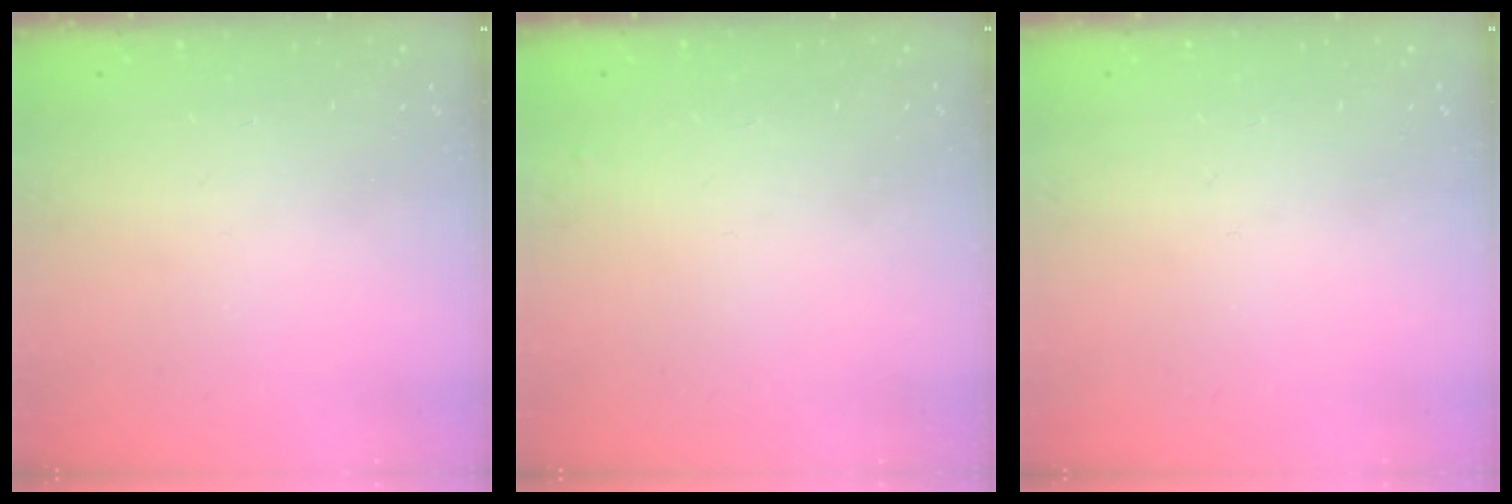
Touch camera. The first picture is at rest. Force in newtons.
{"total": 3.2, "press": 3.2, "slide": 0.4}
{"total": 0.0}